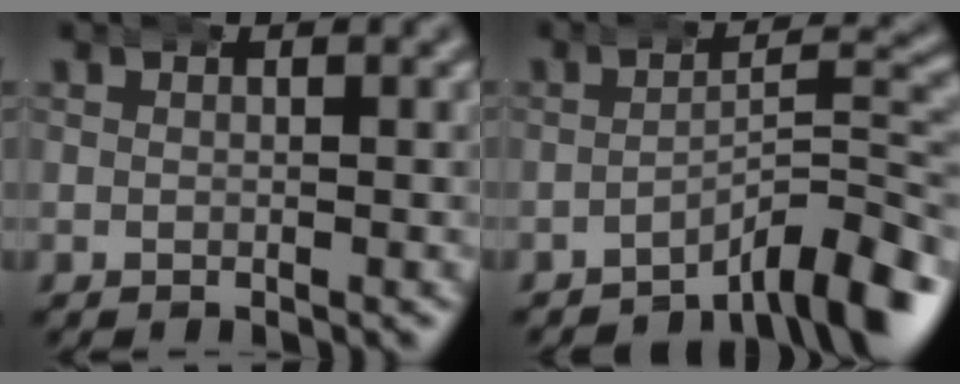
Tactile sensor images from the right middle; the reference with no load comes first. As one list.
[{"total": 6.2, "force": [-4.4, 1.1, 4.2], "torque": [-0.051, 0.000, -0.065]}]